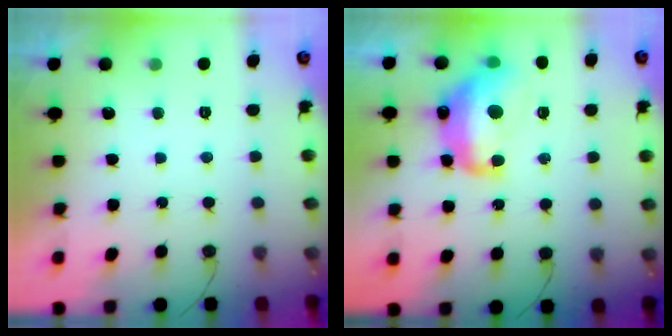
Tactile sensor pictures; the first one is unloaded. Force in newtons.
{"total": 15.0, "press": 14.9, "slide": 1.1}